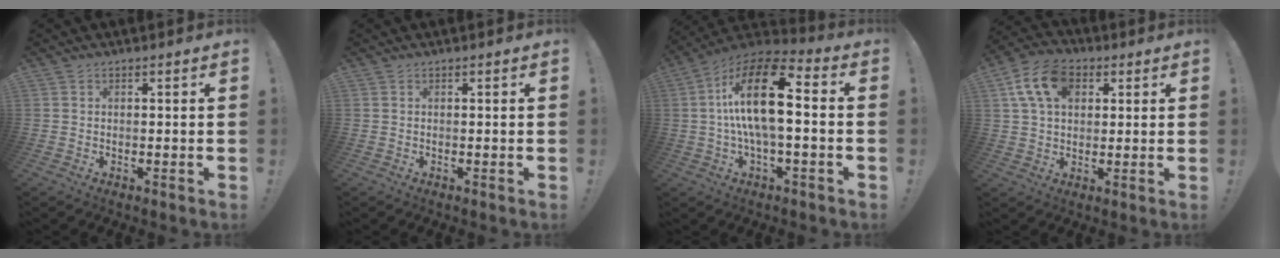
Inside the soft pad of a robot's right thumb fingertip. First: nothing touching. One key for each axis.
{"total": 0.0}
{"total": 19.2, "fx": 1.7, "fy": 7.2, "fz": 17.8, "tx": -0.327, "ty": 0.001, "tz": 0.022}
{"total": 13.2, "fx": 5.0, "fy": 9.0, "fz": 8.3, "tx": -0.143, "ty": -0.003, "tz": 0.097}